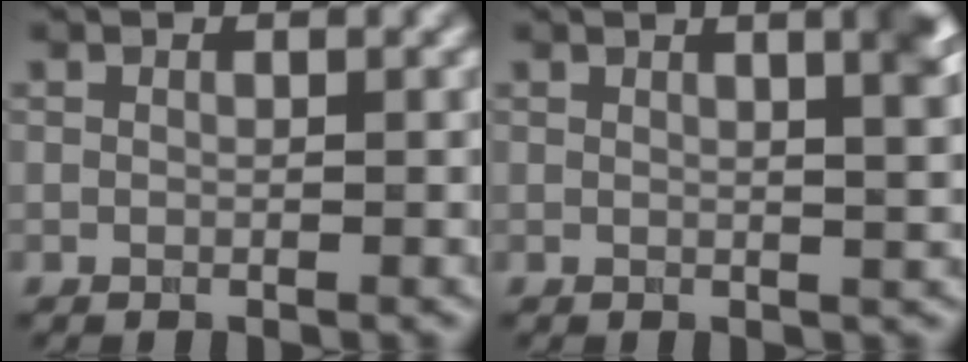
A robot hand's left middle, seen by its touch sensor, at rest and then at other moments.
{"total": 5.6, "force": [2.2, 2.3, 4.6], "torque": [-0.020, 0.025, 0.000]}